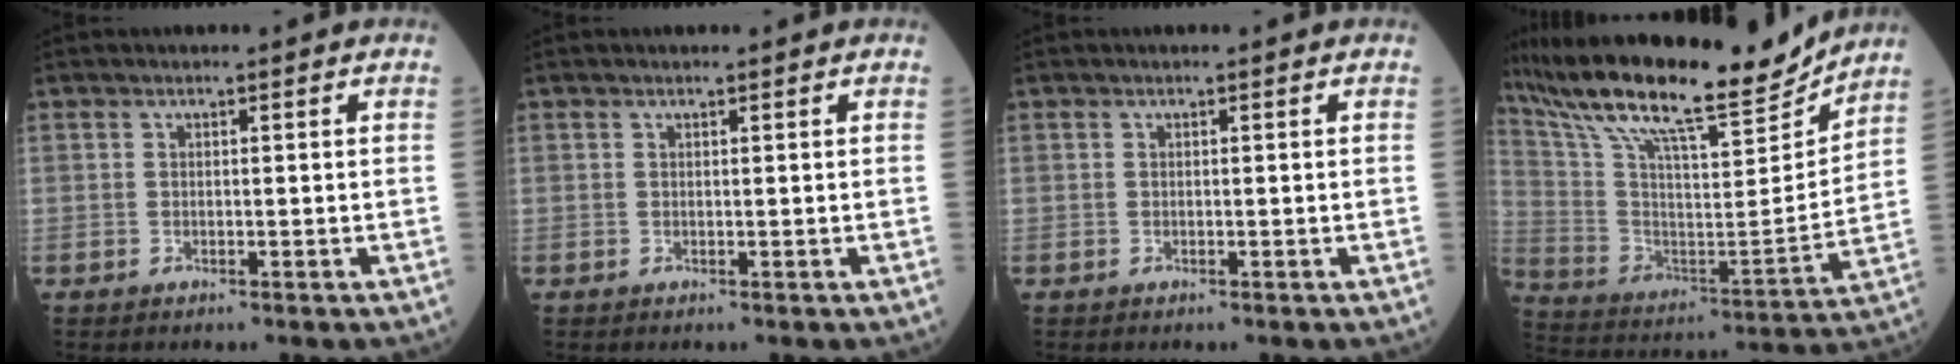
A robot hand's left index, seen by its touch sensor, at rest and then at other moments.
{"total": 0.0}
{"total": 0.0}
{"total": 24.2, "force": [20.6, 3.6, 12.2], "torque": [-0.232, -0.006, 0.337]}